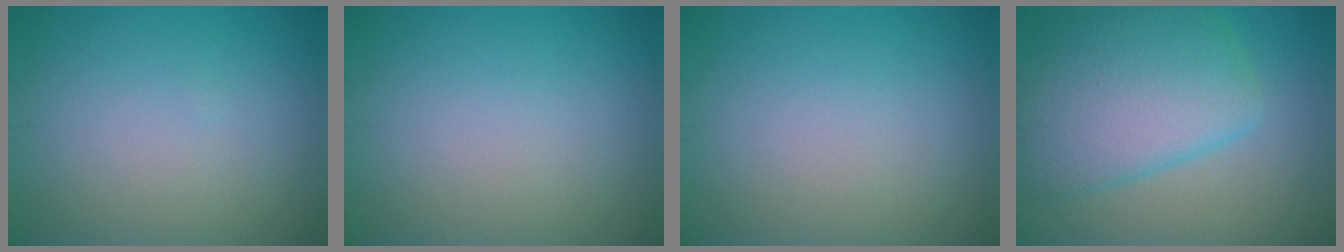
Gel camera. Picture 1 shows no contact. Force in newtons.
{"total": 0.0}
{"total": 0.0}
{"total": 8.1, "press": 8.1, "slide": 0.3}